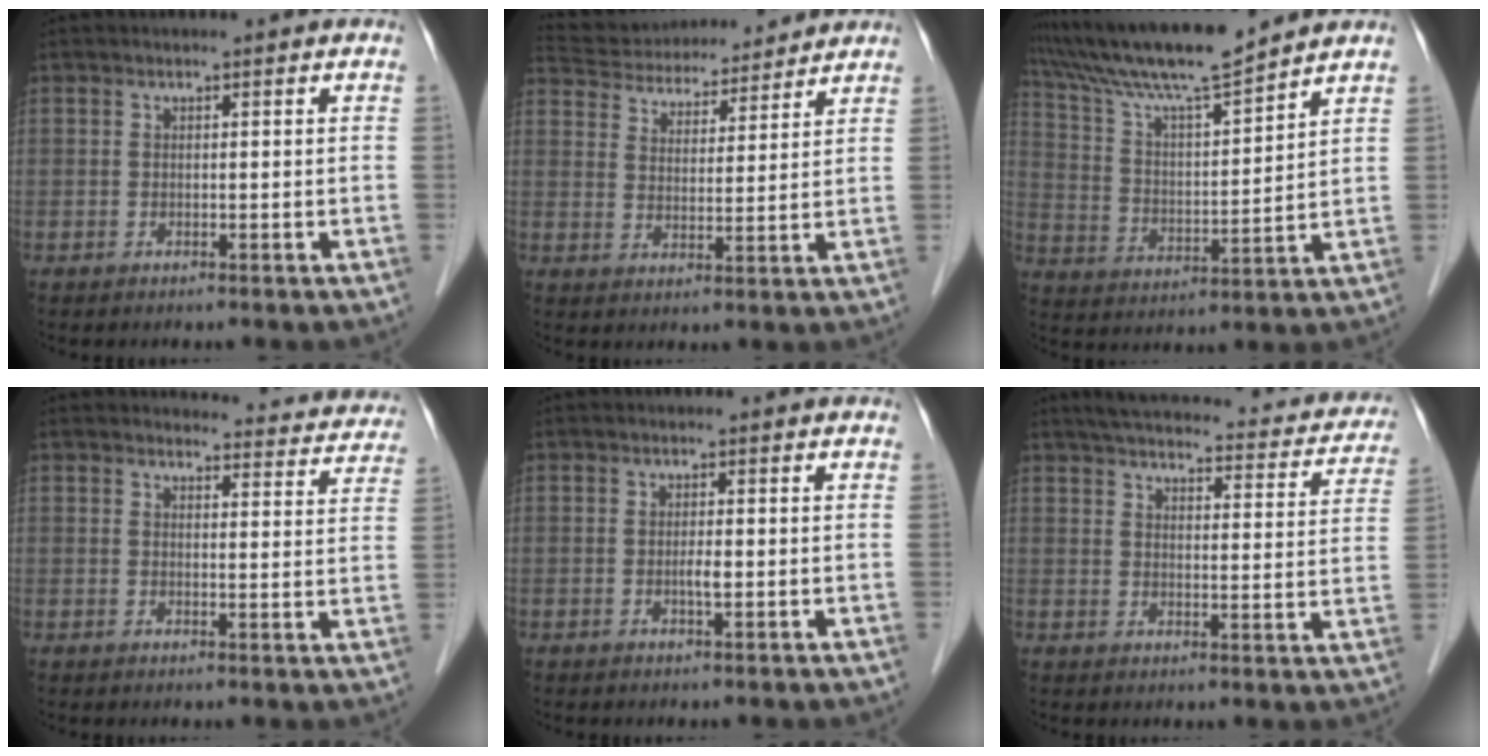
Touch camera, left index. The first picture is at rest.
{"total": 15.2, "force": [14.2, 3.6, 4.1], "torque": [-0.075, 0.034, 0.223]}
{"total": 14.0, "force": [12.6, -0.5, 6.1], "torque": [-0.124, 0.009, 0.227]}
{"total": 12.4, "force": [12.0, 2.6, 0.9], "torque": [0.027, -0.037, 0.106]}
{"total": 1.4, "force": [-0.3, 0.2, 1.3], "torque": [-0.028, -0.002, -0.005]}
{"total": 24.1, "force": [21.4, 5.6, 9.8], "torque": [-0.131, 0.003, 0.248]}